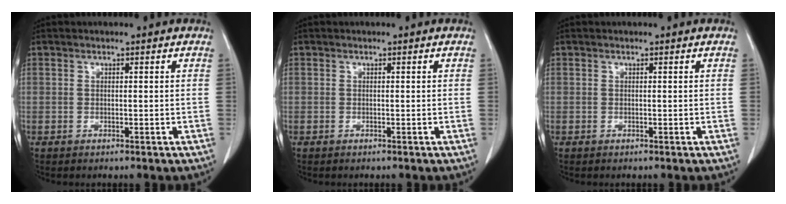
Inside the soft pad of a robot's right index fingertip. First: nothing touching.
{"total": 0.0}
{"total": 0.0}